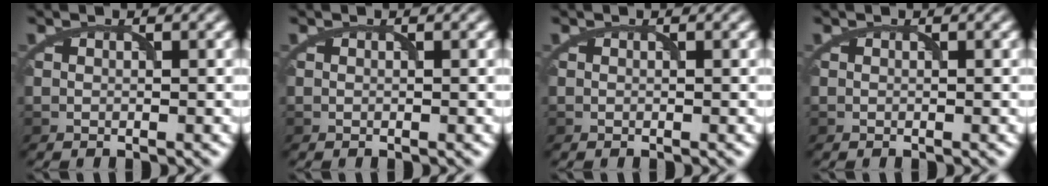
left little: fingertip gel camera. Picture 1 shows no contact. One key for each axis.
{"total": 0.0}
{"total": 0.0}
{"total": 0.0}